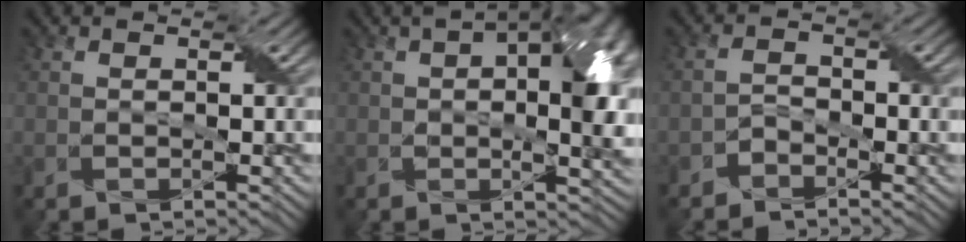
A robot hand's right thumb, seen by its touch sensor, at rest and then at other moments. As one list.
[{"total": 11.9, "force": [1.7, 6.0, 10.2], "torque": [-0.135, -0.001, 0.033]}, {"total": 2.0, "force": [-1.7, 0.8, 0.6], "torque": [-0.016, 0.009, -0.039]}]